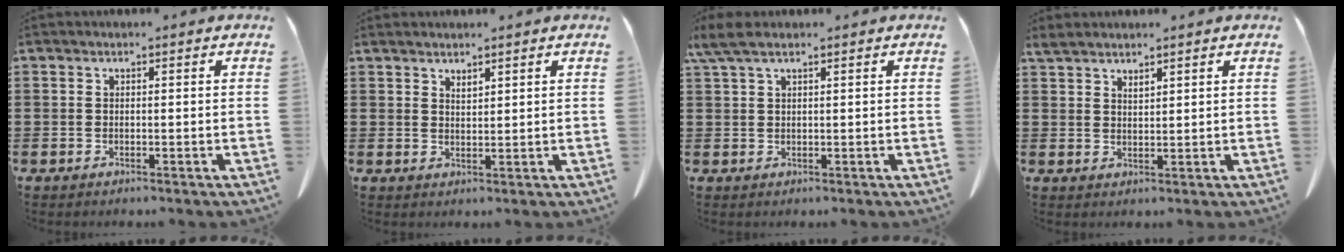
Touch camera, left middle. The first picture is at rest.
{"total": 1.6, "force": [1.5, 0.2, 0.4], "torque": [-0.009, 0.001, 0.029]}
{"total": 3.3, "force": [2.0, 0.7, 2.5], "torque": [-0.060, 0.000, 0.034]}
{"total": 2.1, "force": [2.0, 0.2, 0.5], "torque": [-0.013, 0.000, 0.038]}